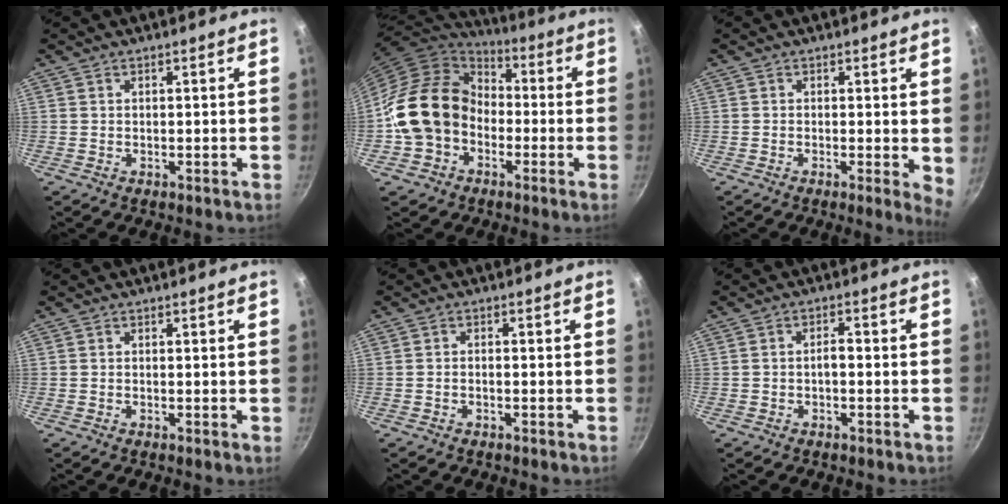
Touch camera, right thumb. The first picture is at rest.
{"total": 16.9, "force": [-3.0, 13.6, 9.5], "torque": [-0.137, 0.053, -0.065]}
{"total": 3.5, "force": [0.2, 1.0, 3.4], "torque": [-0.041, -0.009, -0.002]}
{"total": 0.5, "force": [-0.1, -0.1, 0.5], "torque": [-0.009, -0.001, -0.004]}
{"total": 1.0, "force": [-0.7, 0.4, 0.7], "torque": [-0.017, 0.010, -0.015]}
{"total": 2.0, "force": [-0.7, 0.9, 1.7], "torque": [-0.023, 0.017, -0.013]}